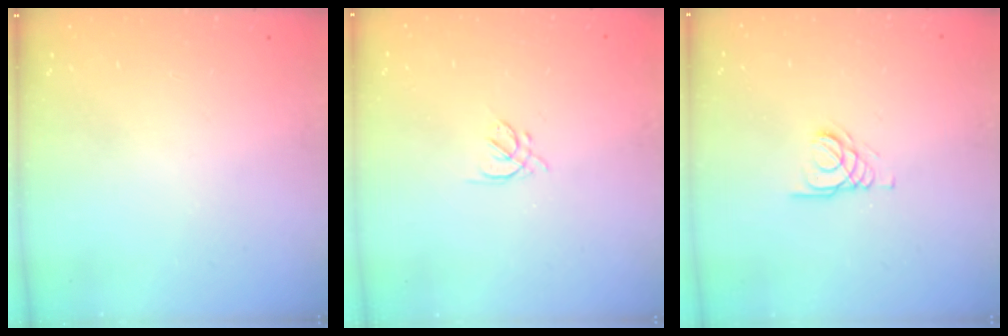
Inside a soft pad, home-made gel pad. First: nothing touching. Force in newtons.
{"total": 2.8, "press": 2.8, "slide": 0.7}
{"total": 1.6, "press": 1.6, "slide": 0.2}